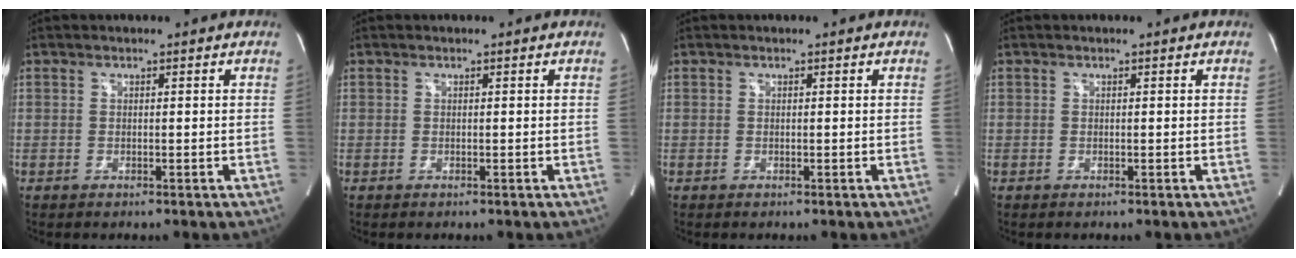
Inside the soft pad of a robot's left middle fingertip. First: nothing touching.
{"total": 0.0}
{"total": 0.0}
{"total": 0.0}